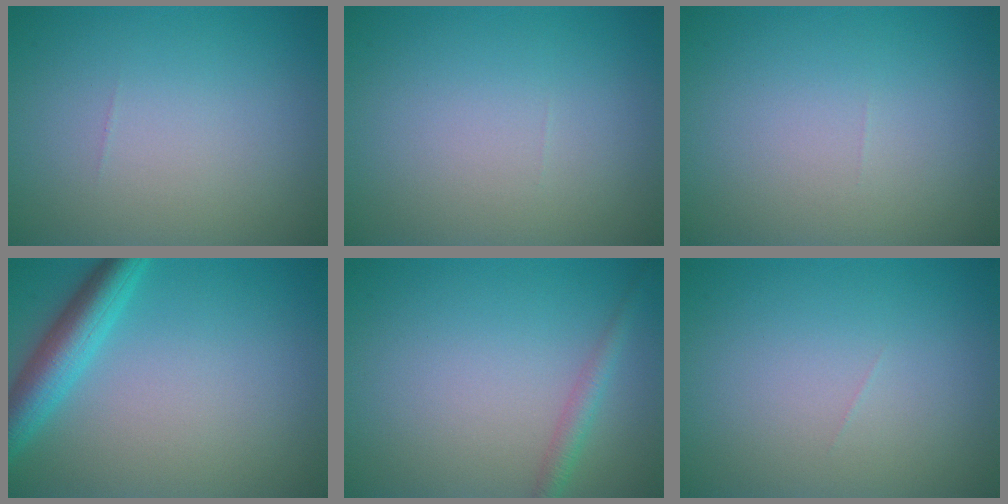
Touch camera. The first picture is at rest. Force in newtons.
{"total": 0.0}
{"total": 0.0}
{"total": 4.5, "press": 4.5, "slide": 0.2}
{"total": 1.7, "press": 1.7, "slide": 0.1}
{"total": 0.0}